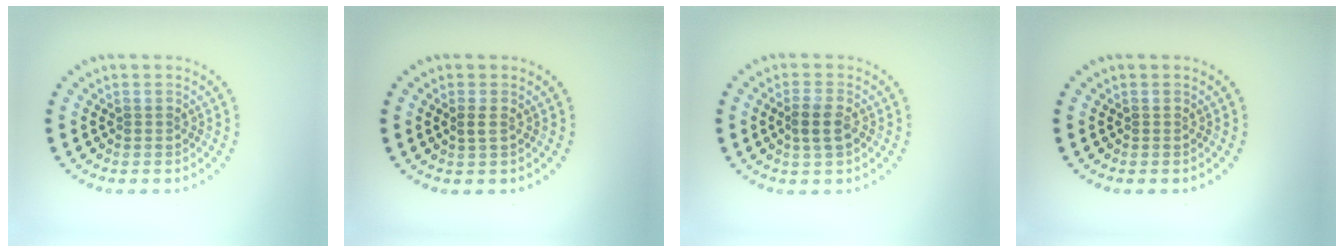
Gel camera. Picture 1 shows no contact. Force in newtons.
{"total": 0.7, "press": 0.7, "slide": 0.3}
{"total": 2.4, "press": 2.3, "slide": 0.8}
{"total": 0.0}